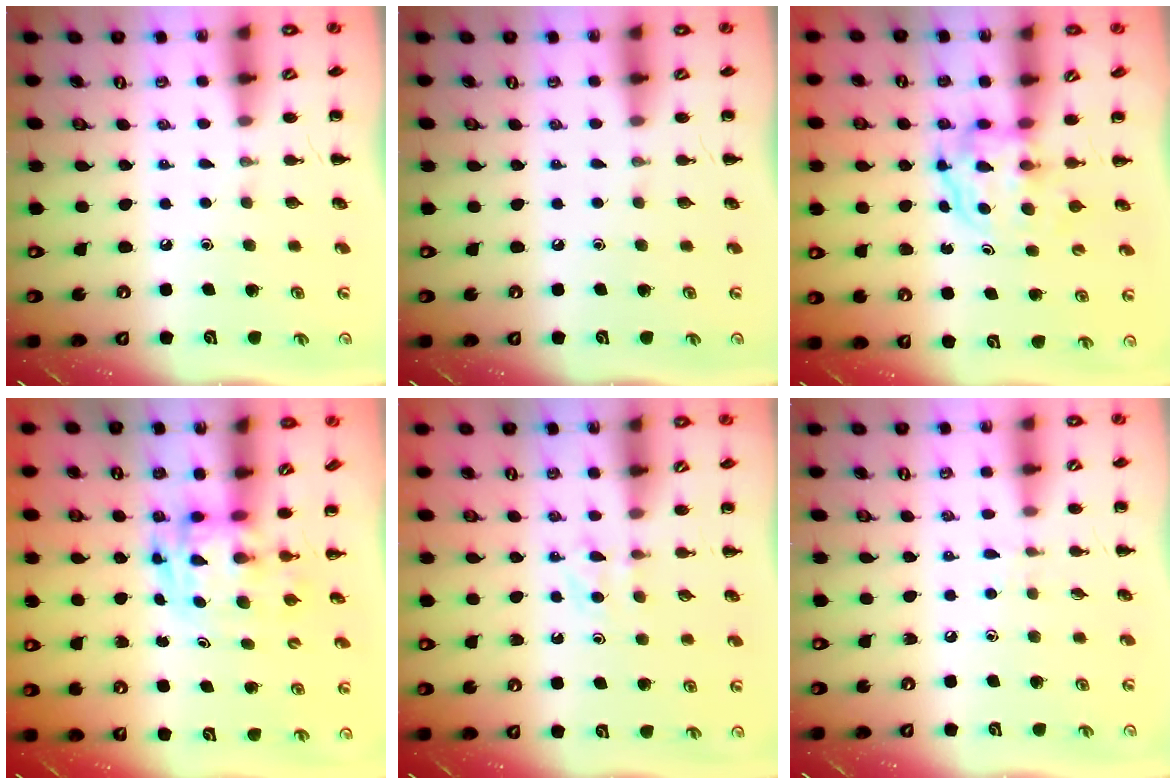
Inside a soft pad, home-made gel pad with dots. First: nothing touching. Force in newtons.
{"total": 0.0}
{"total": 3.7, "press": 3.7, "slide": 0.2}
{"total": 3.3, "press": 3.3, "slide": 0.6}
{"total": 3.6, "press": 3.4, "slide": 1.1}
{"total": 2.9, "press": 2.6, "slide": 1.2}